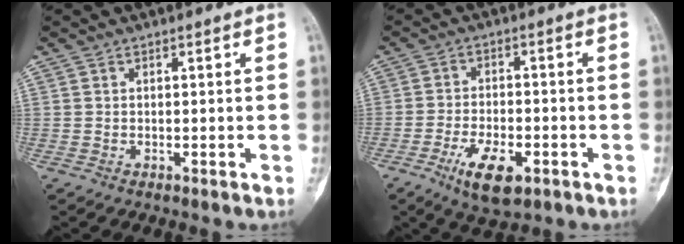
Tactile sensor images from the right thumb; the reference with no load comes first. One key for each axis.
{"total": 8.9, "fx": -4.3, "fy": 3.9, "fz": 6.7, "tx": -0.118, "ty": 0.011, "tz": -0.070}